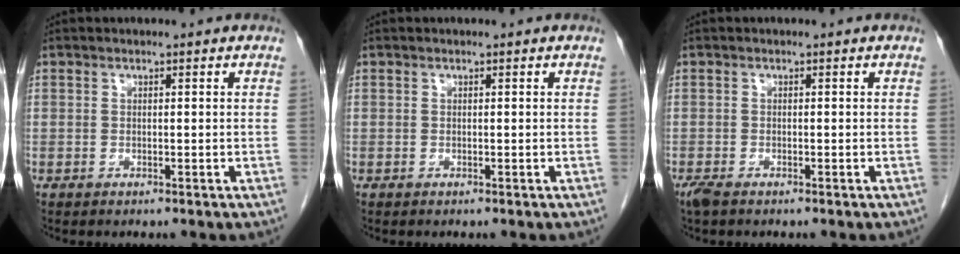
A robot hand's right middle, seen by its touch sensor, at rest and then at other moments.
{"total": 0.0}
{"total": 2.0, "force": [-1.5, 0.6, 1.2], "torque": [-0.031, -0.007, -0.027]}